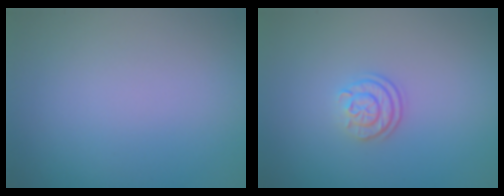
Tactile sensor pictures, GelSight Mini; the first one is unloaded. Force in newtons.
{"total": 2.4, "press": 1.8, "slide": 1.5}